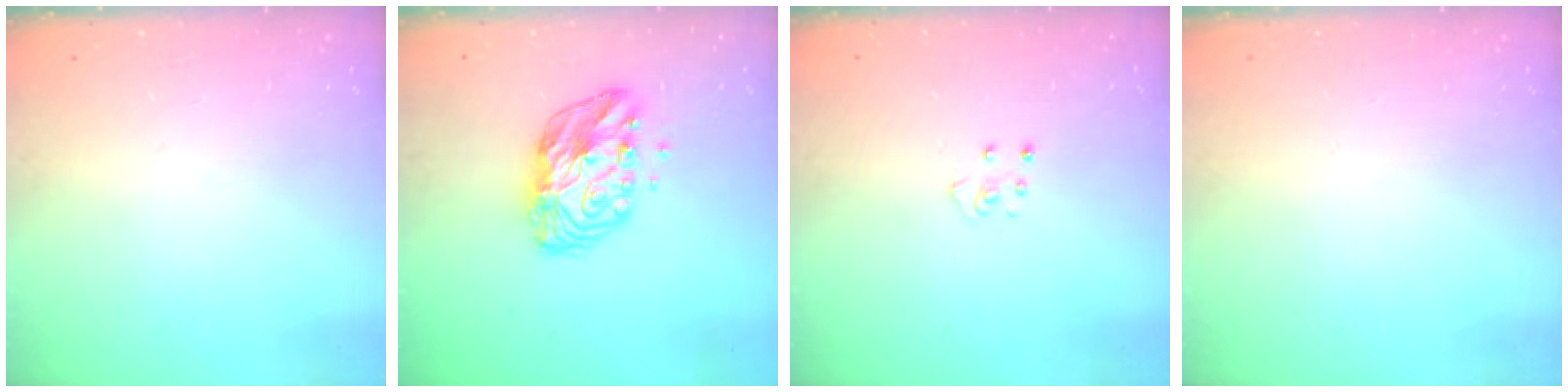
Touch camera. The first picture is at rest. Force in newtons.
{"total": 11.2, "press": 11.2, "slide": 0.9}
{"total": 4.1, "press": 4.1, "slide": 0.3}
{"total": 0.0}